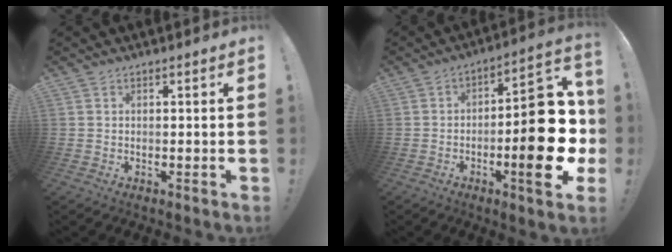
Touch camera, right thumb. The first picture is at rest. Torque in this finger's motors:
{"motor_torque": [0.62, 1.36, 1.73, -0.64, 0.13]}